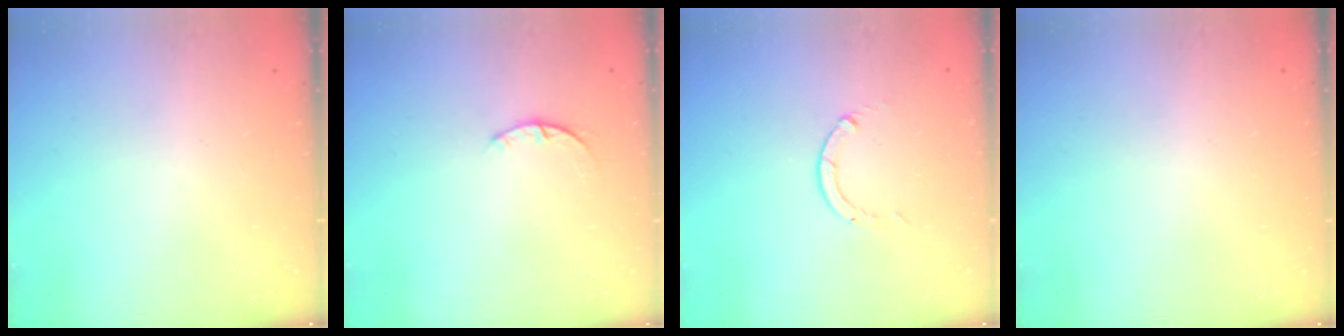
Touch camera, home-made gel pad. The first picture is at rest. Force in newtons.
{"total": 1.2, "press": 1.2, "slide": 0.3}
{"total": 0.0}
{"total": 2.6, "press": 2.6, "slide": 0.2}